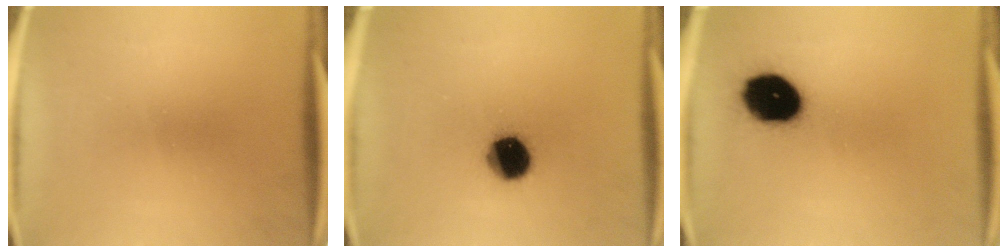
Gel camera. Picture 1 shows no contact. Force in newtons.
{"total": 11.6}
{"total": 14.3}